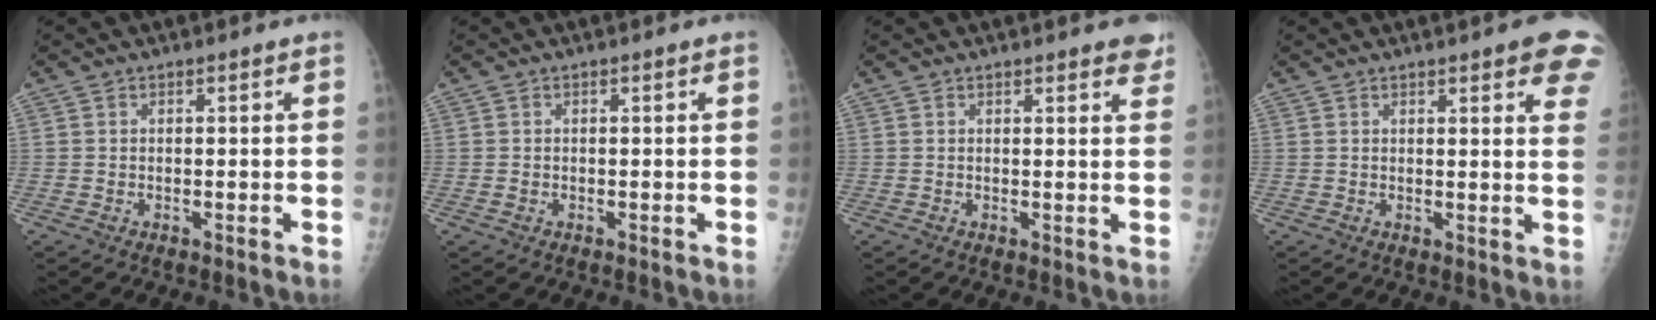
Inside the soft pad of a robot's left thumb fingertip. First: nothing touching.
{"total": 0.7, "force": [-0.3, 0.5, 0.3], "torque": [-0.006, 0.007, -0.001]}
{"total": 4.2, "force": [3.2, 1.3, 2.3], "torque": [-0.004, -0.008, 0.029]}
{"total": 9.5, "force": [5.4, 2.2, 7.5], "torque": [-0.061, -0.013, 0.052]}